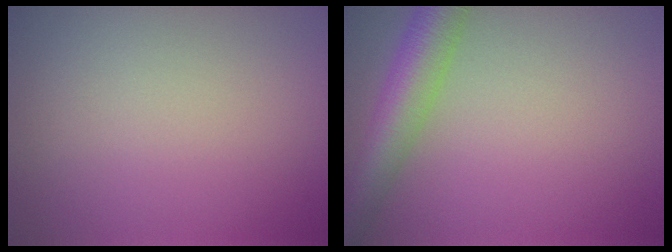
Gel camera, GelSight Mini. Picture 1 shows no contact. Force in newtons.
{"total": 5.7, "press": 5.7, "slide": 0.2}